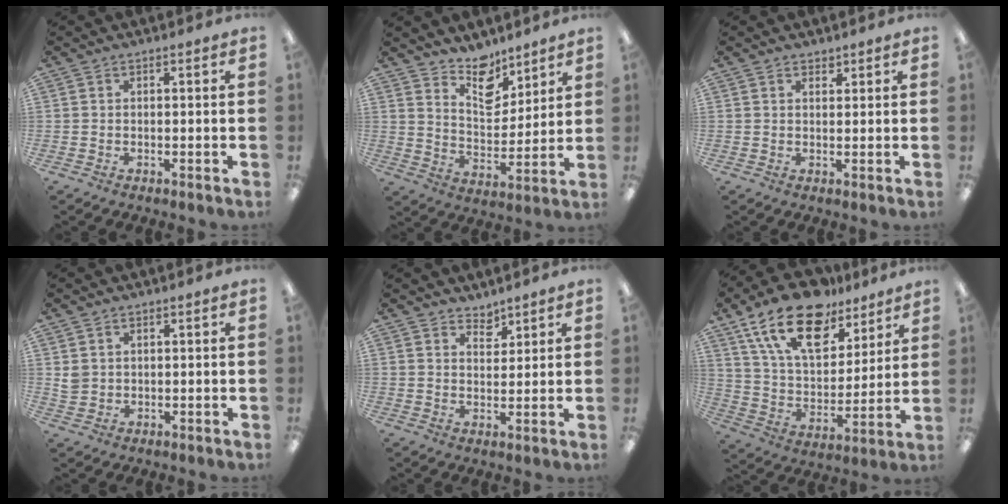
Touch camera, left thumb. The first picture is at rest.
{"total": 10.6, "force": [8.9, 4.9, 2.9], "torque": [-0.043, -0.065, 0.167]}
{"total": 1.5, "force": [1.4, 0.7, 0.2], "torque": [0.004, -0.005, 0.024]}
{"total": 2.7, "force": [1.3, 2.2, 0.8], "torque": [-0.019, 0.003, 0.025]}
{"total": 3.7, "force": [3.5, 1.4, 0.1], "torque": [0.006, -0.026, 0.064]}
{"total": 20.5, "force": [13.5, 10.5, 11.3], "torque": [-0.202, -0.070, 0.242]}